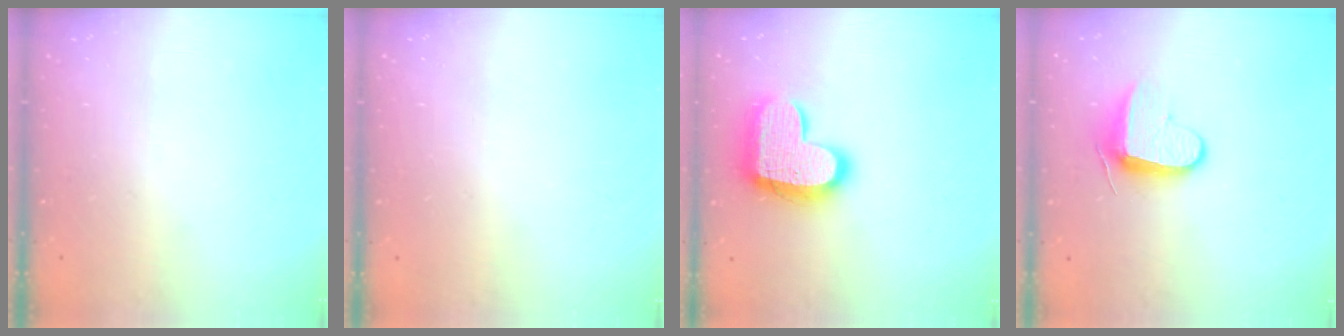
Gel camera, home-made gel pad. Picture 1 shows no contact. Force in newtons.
{"total": 0.0}
{"total": 17.2, "press": 17.1, "slide": 1.3}
{"total": 9.3, "press": 9.3, "slide": 0.6}